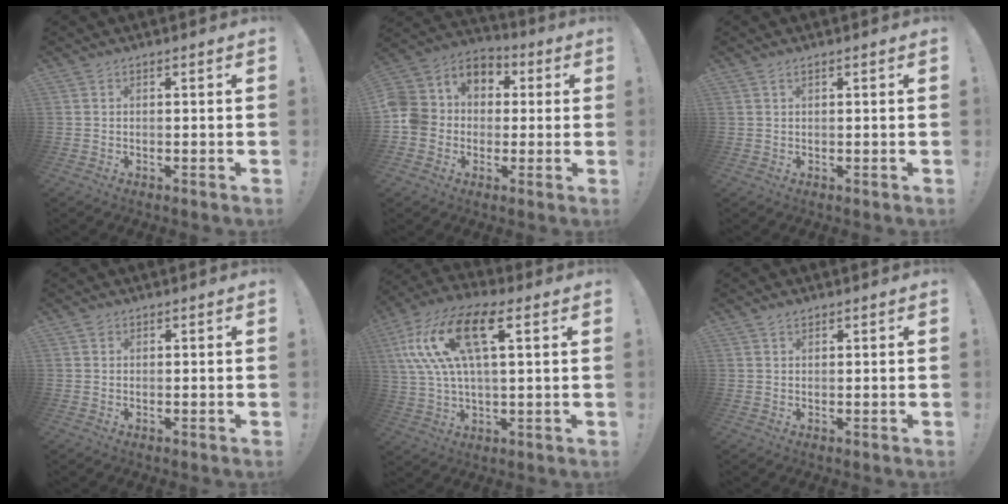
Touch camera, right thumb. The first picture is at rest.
{"total": 10.3, "force": [-1.1, 9.7, 3.3], "torque": [-0.062, 0.008, -0.015]}
{"total": 0.8, "force": [0.6, 0.4, 0.5], "torque": [-0.011, 0.001, 0.011]}
{"total": 0.7, "force": [0.5, 0.6, 0.0], "torque": [0.002, 0.000, 0.009]}
{"total": 18.8, "force": [6.4, 8.0, 15.8], "torque": [-0.320, 0.003, 0.106]}
{"total": 1.3, "force": [1.0, 0.6, 0.5], "torque": [-0.009, -0.002, 0.020]}